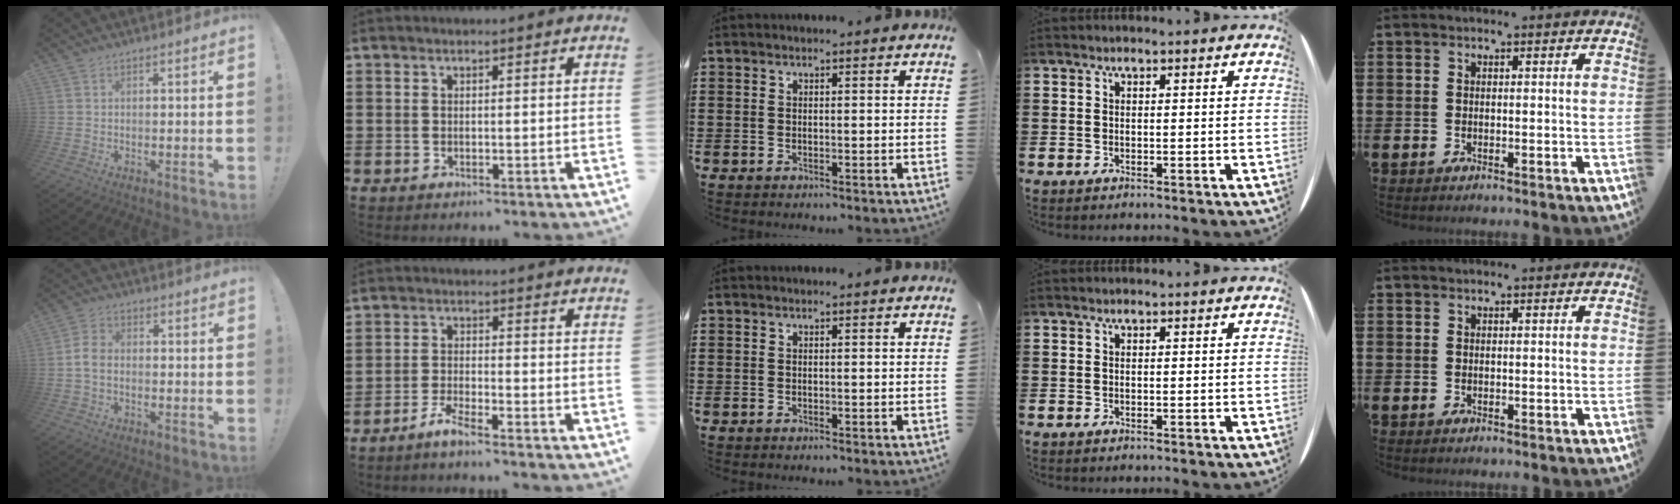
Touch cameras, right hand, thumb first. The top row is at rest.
{"thumb": {"total": 4.7, "force": [-0.9, 3.2, 3.4], "torque": [-0.069, 0.011, -0.015]}, "index": {"total": 3.0, "force": [-2.8, -0.2, 1.1], "torque": [-0.027, 0.003, -0.058]}}